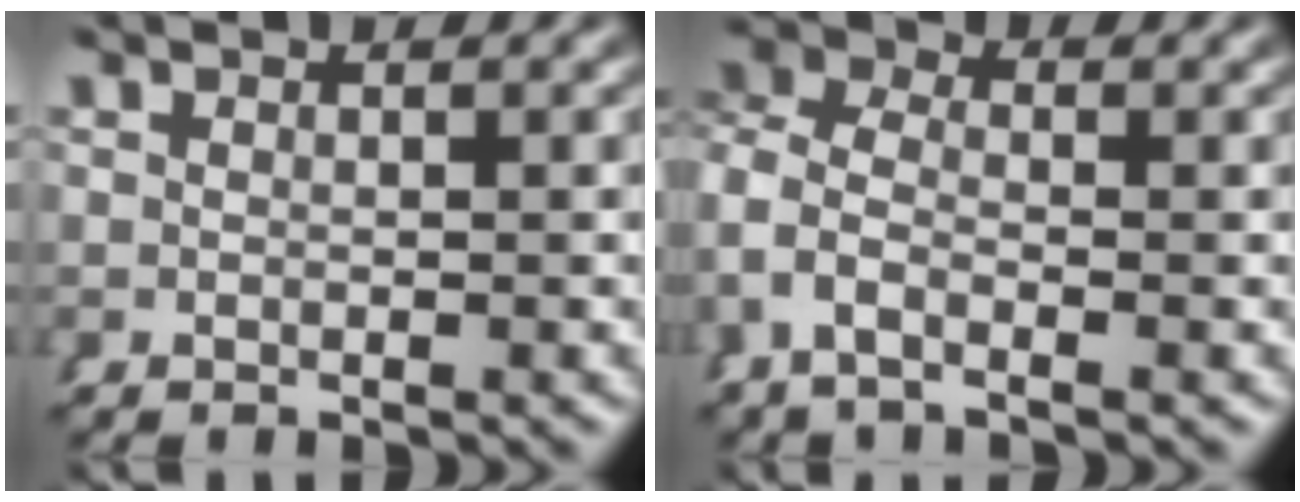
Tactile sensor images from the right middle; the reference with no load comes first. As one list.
[{"total": 5.3, "force": [-0.3, 4.2, 3.2], "torque": [-0.088, -0.008, -0.014]}]